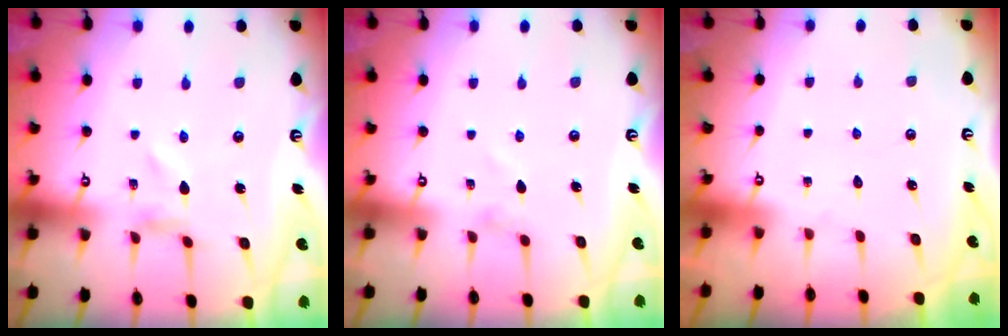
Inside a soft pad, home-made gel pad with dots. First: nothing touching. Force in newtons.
{"total": 0.7, "press": 0.6, "slide": 0.1}
{"total": 1.8, "press": 1.8, "slide": 0.1}